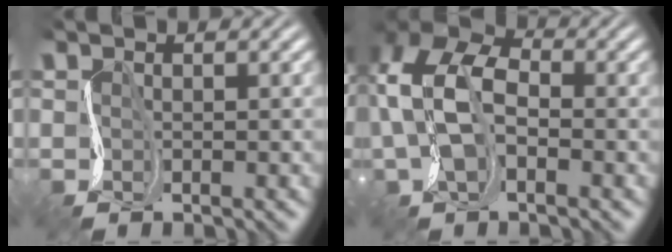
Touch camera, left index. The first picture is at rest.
{"total": 7.6, "force": [-0.1, 4.9, 5.8], "torque": [-0.135, 0.011, -0.011]}